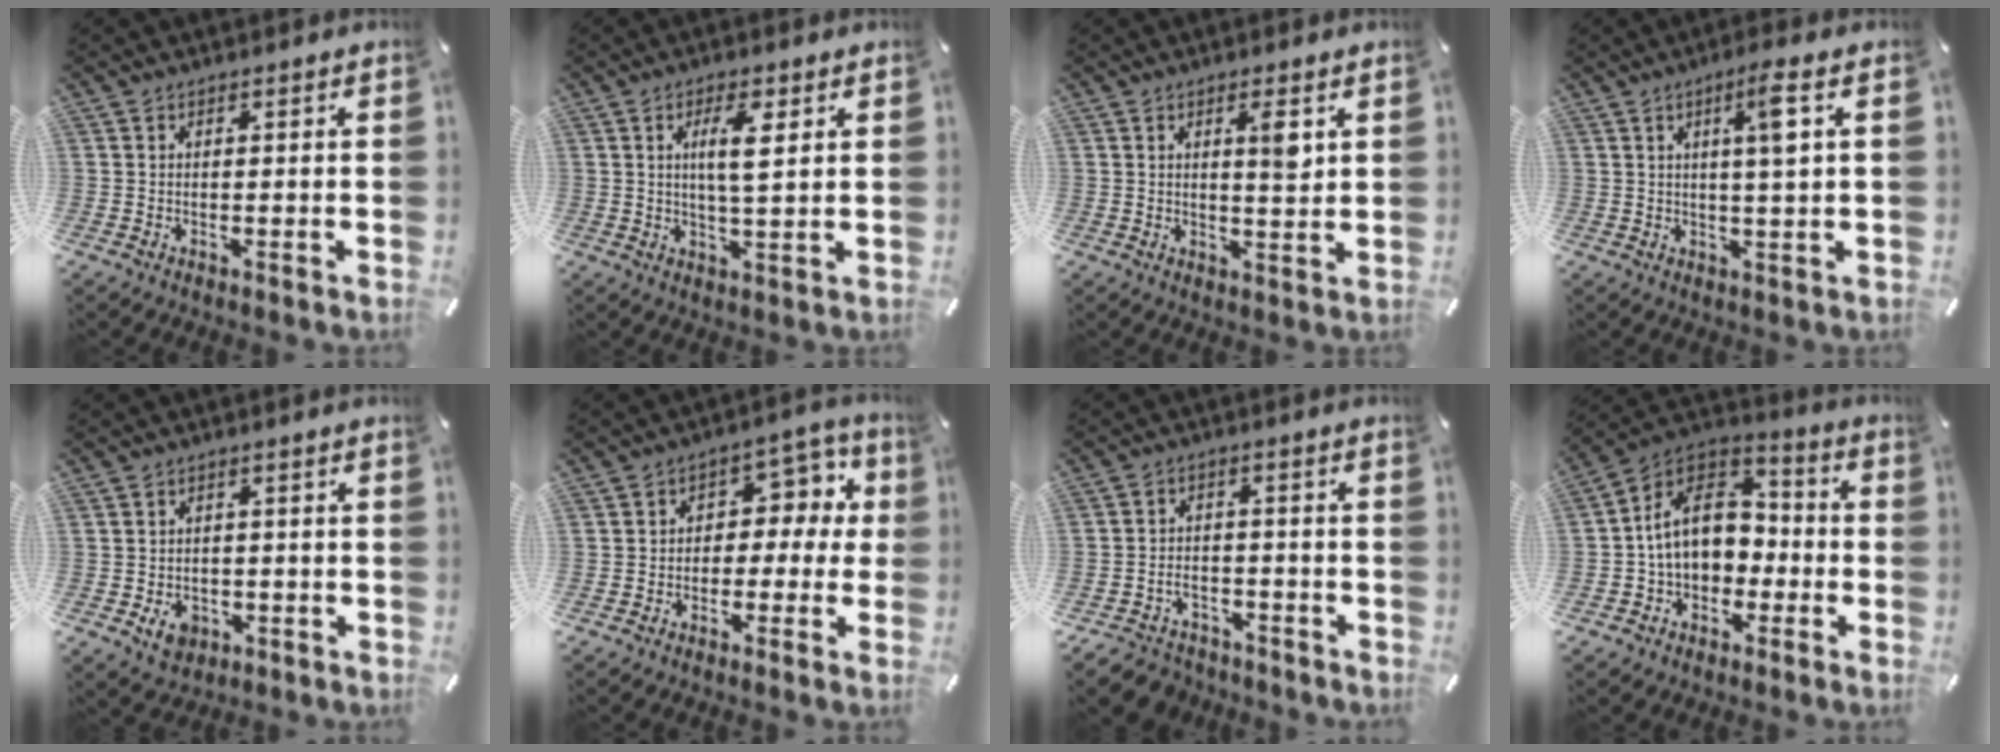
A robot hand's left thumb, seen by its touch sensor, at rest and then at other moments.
{"total": 7.5, "force": [2.3, 2.0, 6.8], "torque": [-0.123, -0.008, 0.030]}
{"total": 4.8, "force": [1.9, 0.9, 4.3], "torque": [-0.066, -0.007, 0.024]}
{"total": 6.3, "force": [2.0, 0.5, 6.0], "torque": [-0.102, -0.007, 0.026]}
{"total": 5.1, "force": [-1.8, 4.1, 2.5], "torque": [-0.035, 0.000, -0.035]}
{"total": 7.7, "force": [0.7, 5.9, 4.9], "torque": [-0.067, 0.002, 0.007]}
{"total": 4.7, "force": [-3.0, 3.3, 1.4], "torque": [-0.034, 0.008, -0.060]}
{"total": 13.3, "force": [-1.0, 10.7, 7.9], "torque": [-0.152, 0.013, -0.016]}